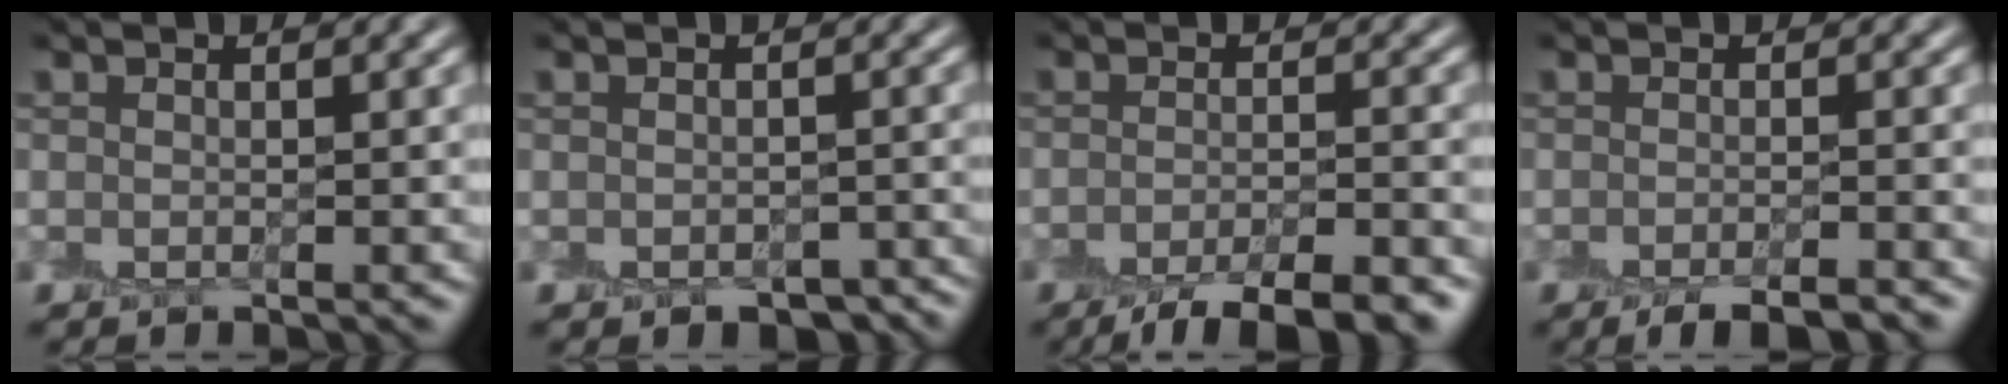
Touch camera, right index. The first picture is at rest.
{"total": 2.3, "force": [-1.4, 1.3, 1.2], "torque": [-0.018, -0.009, -0.011]}
{"total": 6.5, "force": [-4.5, 1.7, 4.3], "torque": [-0.055, -0.003, -0.074]}
{"total": 3.5, "force": [-2.4, 0.8, 2.4], "torque": [-0.028, -0.001, -0.041]}